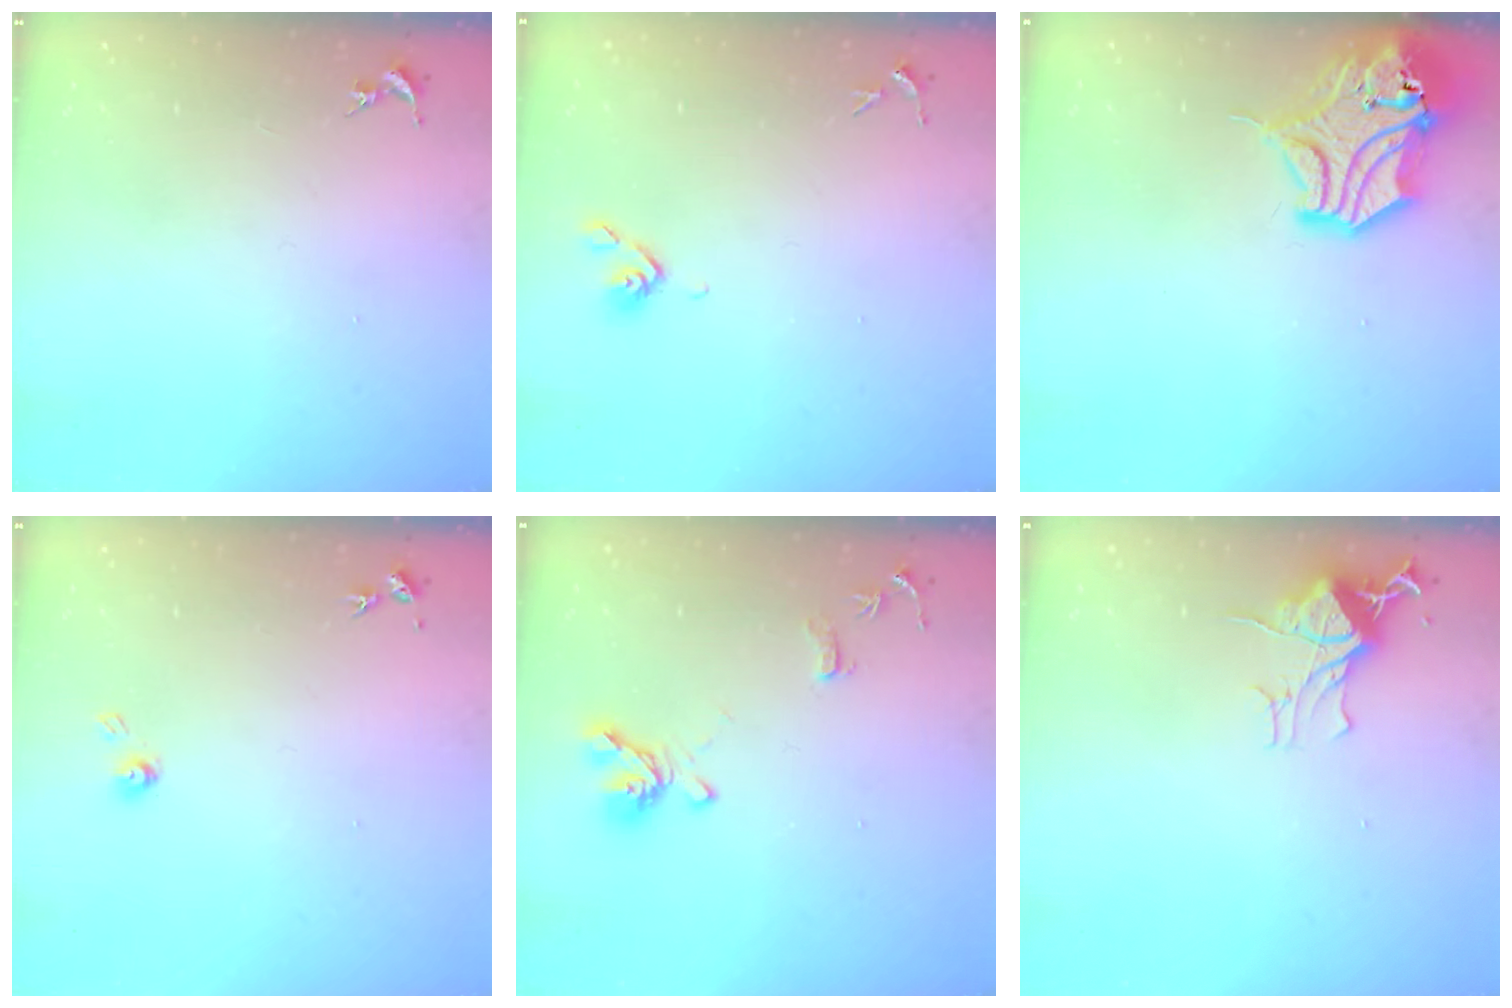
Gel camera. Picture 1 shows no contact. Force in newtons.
{"total": 5.1, "press": 4.9, "slide": 1.2}
{"total": 15.4, "press": 15.3, "slide": 2.2}
{"total": 4.0, "press": 4.0, "slide": 0.4}
{"total": 12.7, "press": 12.6, "slide": 1.5}
{"total": 11.3, "press": 11.3, "slide": 0.9}